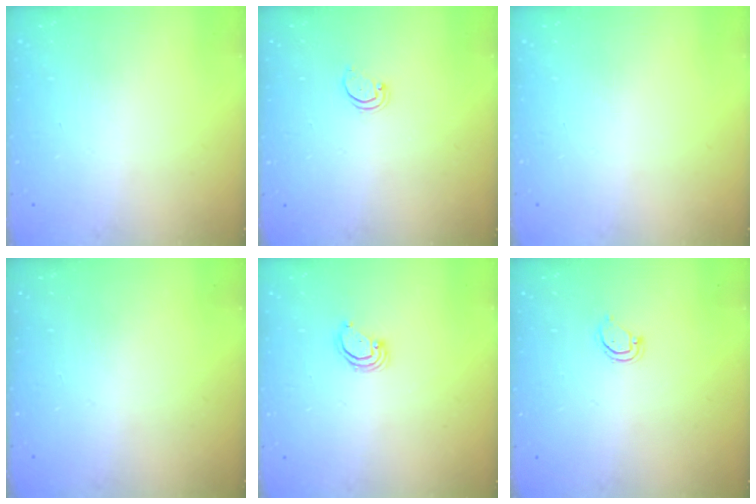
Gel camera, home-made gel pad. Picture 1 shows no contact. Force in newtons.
{"total": 2.2, "press": 2.2, "slide": 0.2}
{"total": 0.0}
{"total": 0.0}
{"total": 3.1, "press": 3.1, "slide": 0.2}
{"total": 3.1, "press": 3.1, "slide": 0.4}